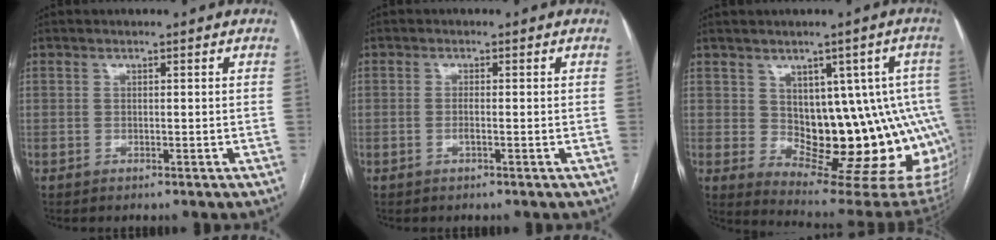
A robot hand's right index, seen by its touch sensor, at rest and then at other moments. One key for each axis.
{"total": 1.1, "fx": -0.3, "fy": 0.1, "fz": 1.1, "tx": -0.021, "ty": 0.000, "tz": -0.006}
{"total": 15.5, "fx": 0.2, "fy": 8.3, "fz": 13.1, "tx": -0.121, "ty": 0.019, "tz": 0.020}